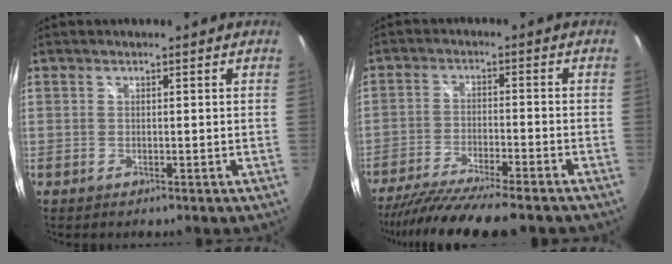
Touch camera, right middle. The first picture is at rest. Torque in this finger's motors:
{"motor_torque": [1.06, -1.08, 0.24, 0.10]}